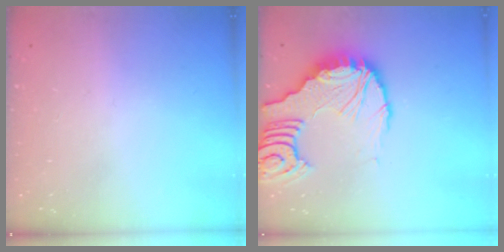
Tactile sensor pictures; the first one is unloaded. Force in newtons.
{"total": 10.7, "press": 10.6, "slide": 1.3}